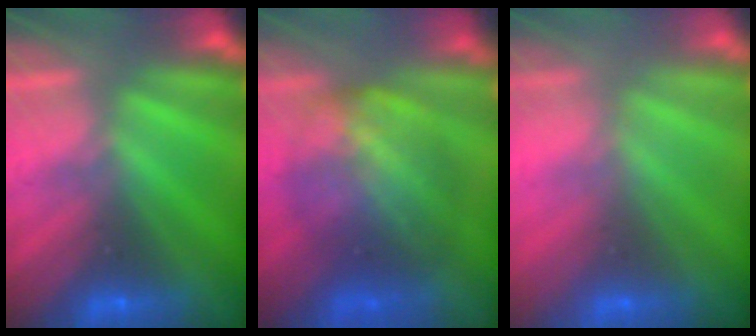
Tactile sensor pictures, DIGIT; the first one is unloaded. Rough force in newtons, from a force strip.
{"total": 8.4}
{"total": 2.5}